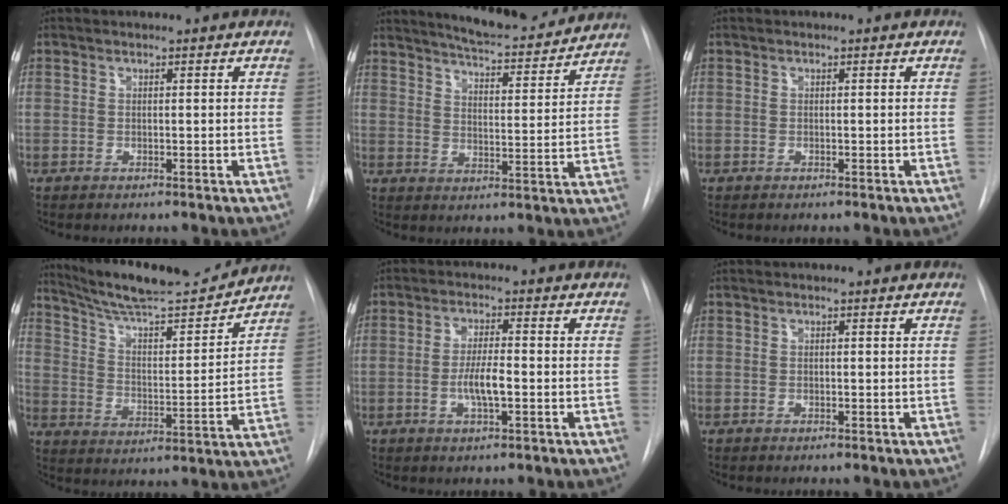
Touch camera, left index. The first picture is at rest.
{"total": 14.9, "force": [13.8, 2.1, 5.2], "torque": [-0.076, -0.014, 0.186]}
{"total": 0.0}
{"total": 18.0, "force": [16.9, 1.4, 6.3], "torque": [-0.108, -0.013, 0.262]}
{"total": 4.5, "force": [-1.0, 0.8, 4.3], "torque": [-0.085, -0.002, -0.018]}
{"total": 0.0}